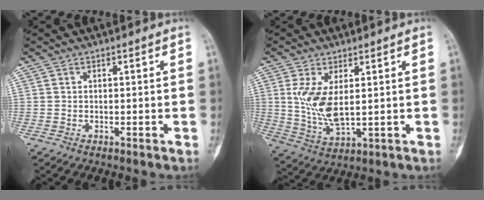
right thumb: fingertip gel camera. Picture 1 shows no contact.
{"total": 8.7, "force": [1.6, 4.1, 7.5], "torque": [-0.155, -0.017, 0.044]}